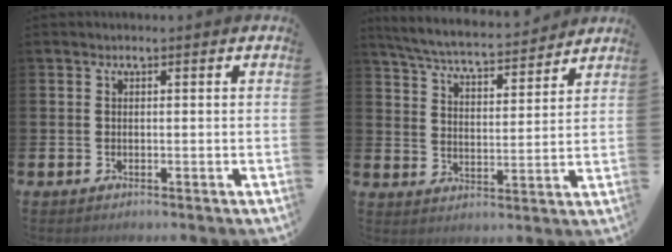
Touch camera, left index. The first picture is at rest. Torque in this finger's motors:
{"motor_torque": [1.01, -1.14, 0.60, 0.12]}